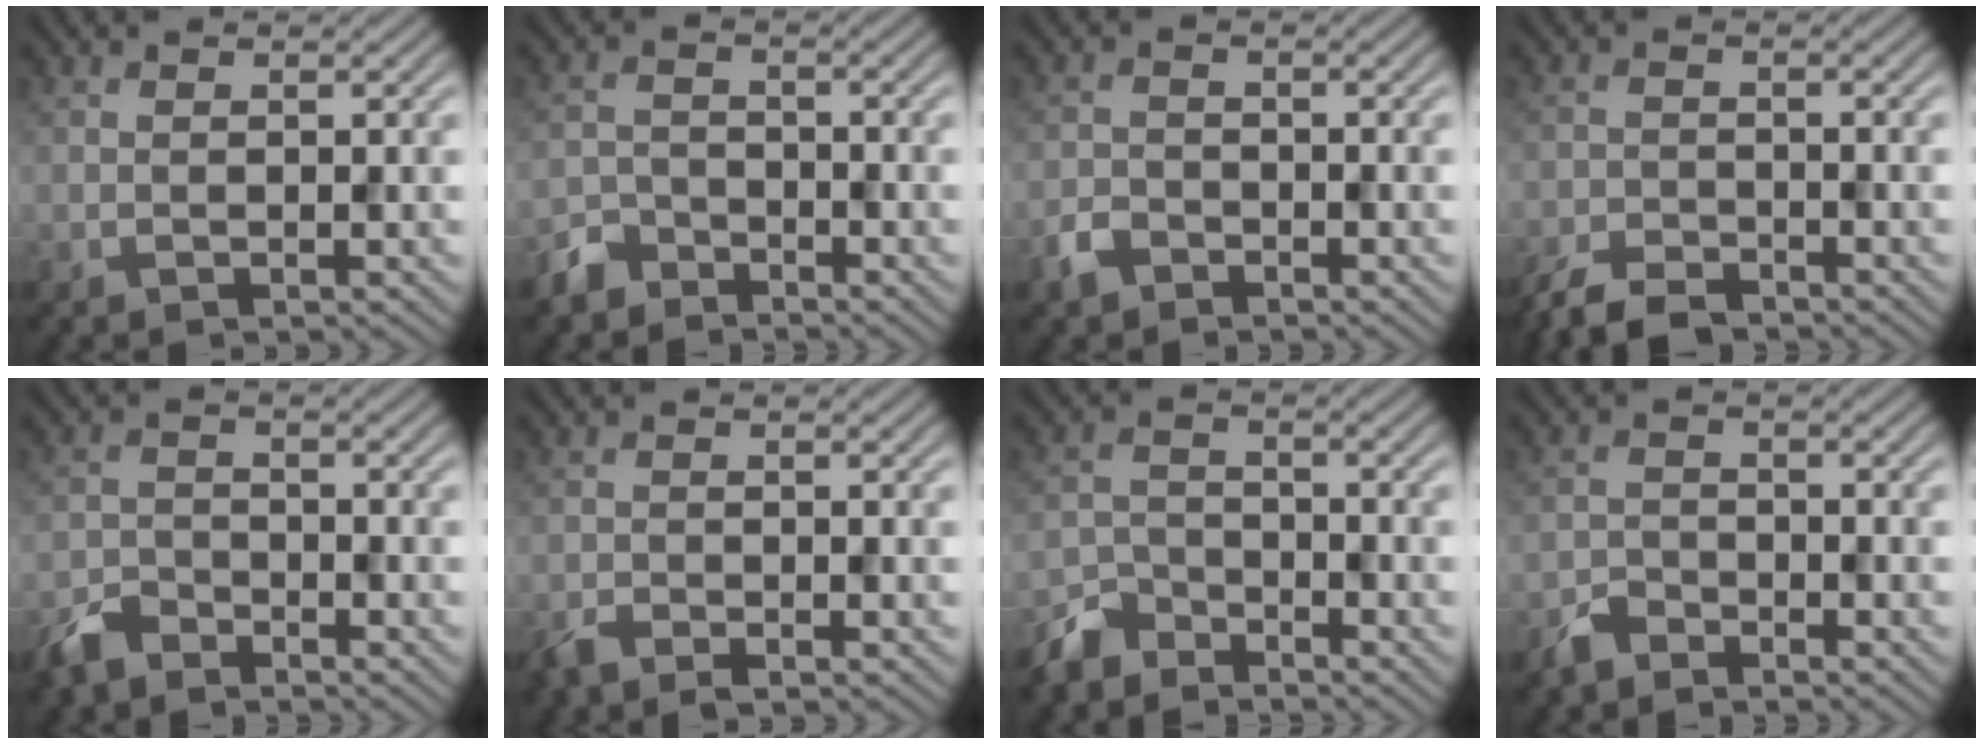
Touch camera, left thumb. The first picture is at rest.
{"total": 3.6, "force": [-3.1, 1.6, 0.7], "torque": [-0.016, -0.001, -0.074]}
{"total": 2.6, "force": [-2.0, 1.4, 0.8], "torque": [-0.020, -0.002, -0.048]}
{"total": 5.3, "force": [-4.7, 1.2, 2.1], "torque": [-0.039, -0.011, -0.094]}
{"total": 3.8, "force": [-3.3, 1.5, 1.1], "torque": [-0.025, -0.005, -0.076]}
{"total": 2.5, "force": [-2.1, 0.7, 1.1], "torque": [-0.026, -0.008, -0.045]}
{"total": 4.8, "force": [-4.2, 1.9, 1.0], "torque": [-0.022, -0.004, -0.099]}
{"total": 2.7, "force": [-2.4, 1.0, 0.6], "torque": [-0.012, 0.000, -0.056]}